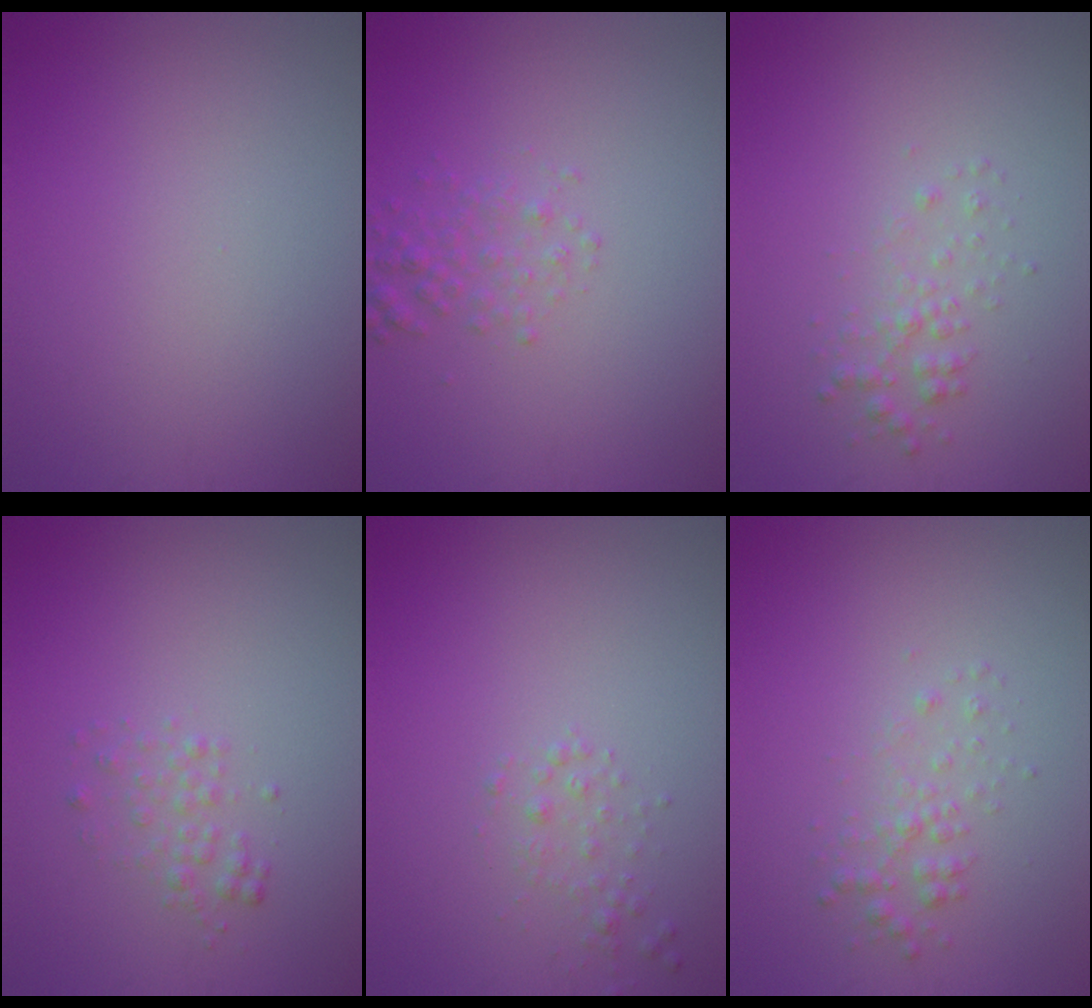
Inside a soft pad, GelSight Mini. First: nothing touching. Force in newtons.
{"total": 1.7, "press": 1.7, "slide": 0.1}
{"total": 1.6, "press": 1.6, "slide": 0.0}
{"total": 1.4, "press": 1.4, "slide": 0.0}
{"total": 1.2, "press": 1.2, "slide": 0.1}
{"total": 1.6, "press": 1.6, "slide": 0.0}